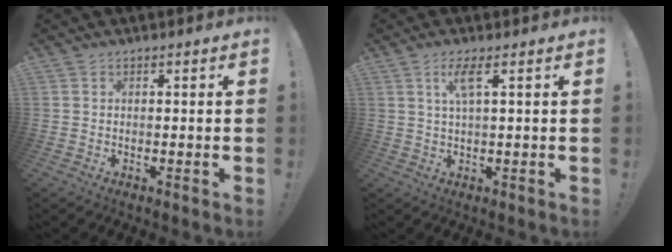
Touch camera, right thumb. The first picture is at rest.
{"total": 4.6, "force": [1.9, 0.3, 4.2], "torque": [-0.078, -0.001, 0.028]}